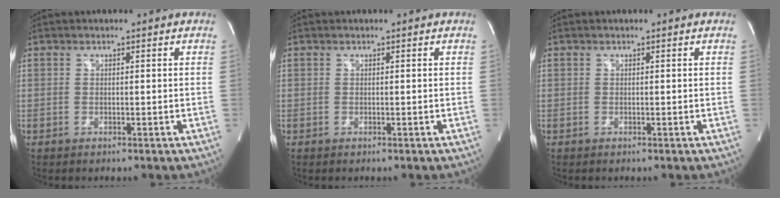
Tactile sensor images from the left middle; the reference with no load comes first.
{"total": 0.0}
{"total": 0.0}